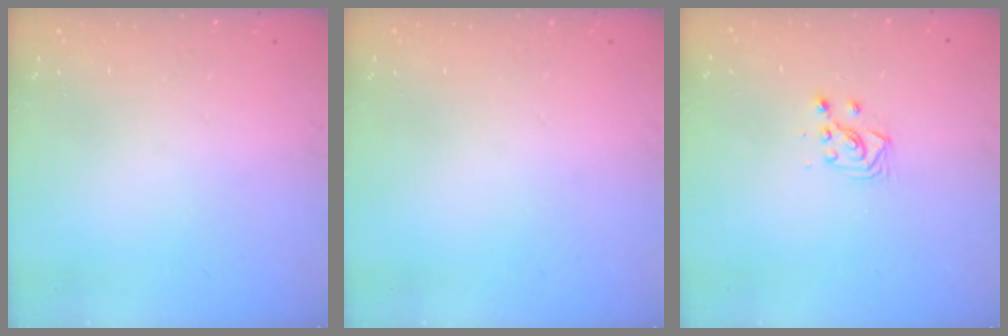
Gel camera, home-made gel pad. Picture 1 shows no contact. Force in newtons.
{"total": 0.0}
{"total": 3.4, "press": 3.3, "slide": 1.0}